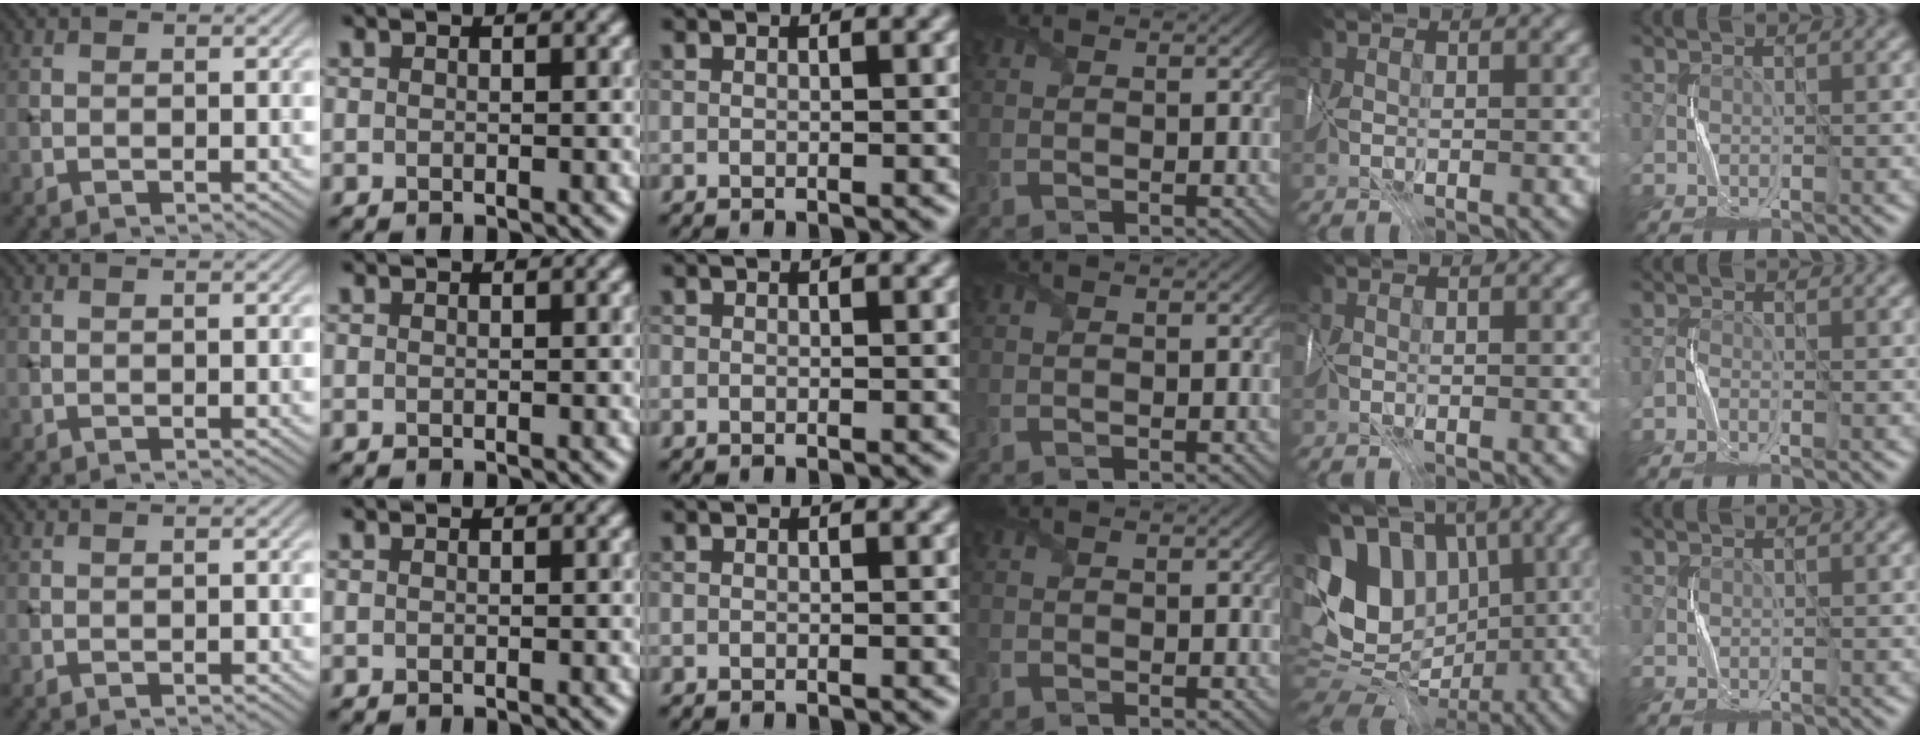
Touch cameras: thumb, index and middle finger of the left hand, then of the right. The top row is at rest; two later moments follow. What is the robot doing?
{"motion": "fold", "object": "map"}